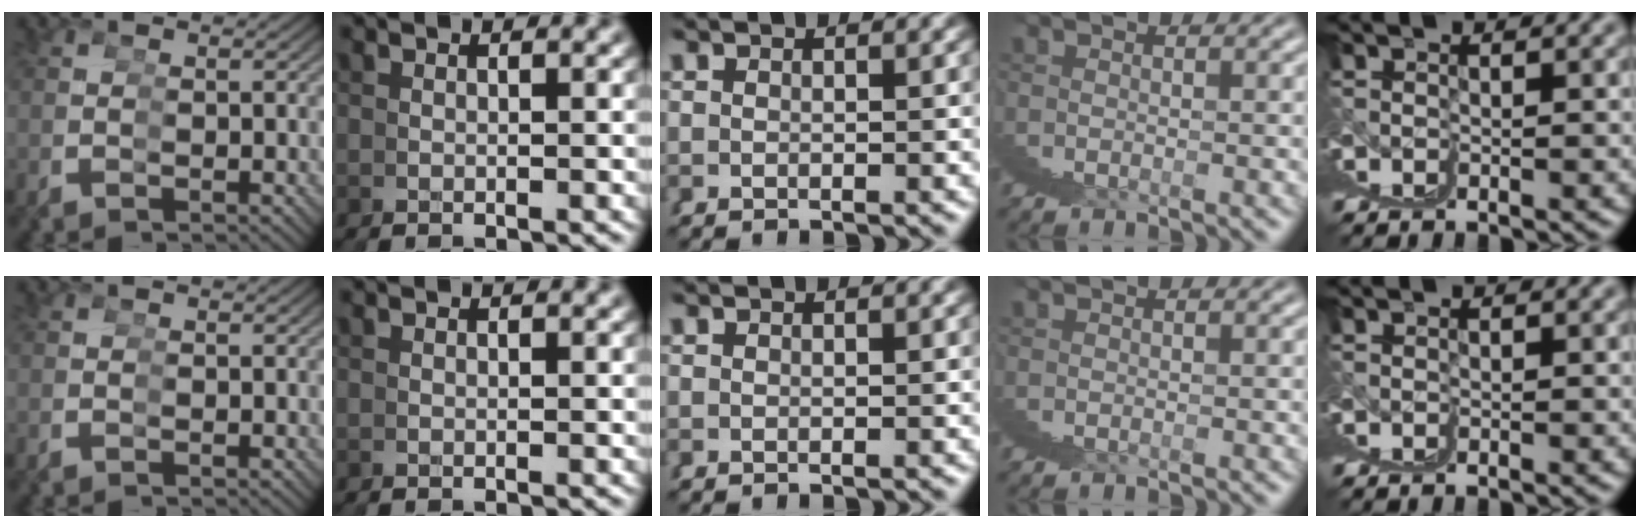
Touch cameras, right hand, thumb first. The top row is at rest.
{}